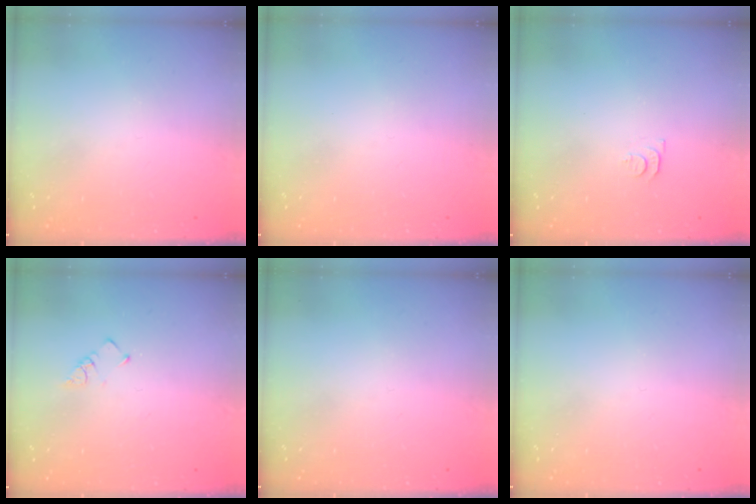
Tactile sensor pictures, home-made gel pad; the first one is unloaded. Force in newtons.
{"total": 0.0}
{"total": 3.7, "press": 3.6, "slide": 0.4}
{"total": 1.9, "press": 1.9, "slide": 0.3}
{"total": 0.0}
{"total": 0.0}